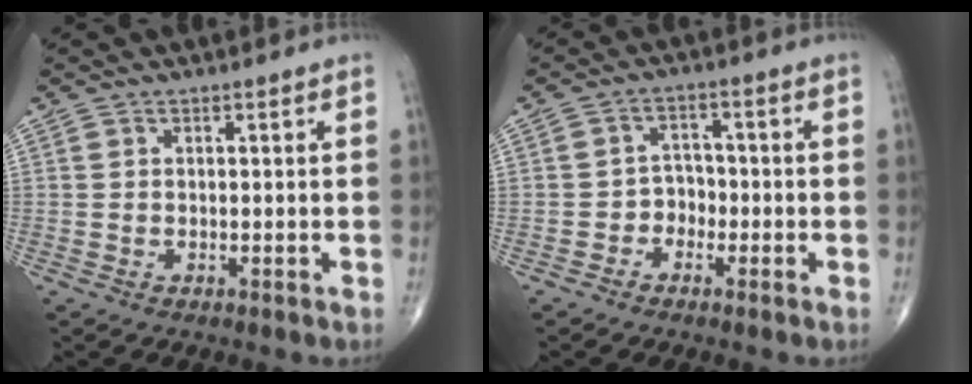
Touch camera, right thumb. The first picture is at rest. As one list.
[{"total": 3.6, "force": [-1.6, 3.0, 1.2], "torque": [0.006, 0.020, -0.036]}]